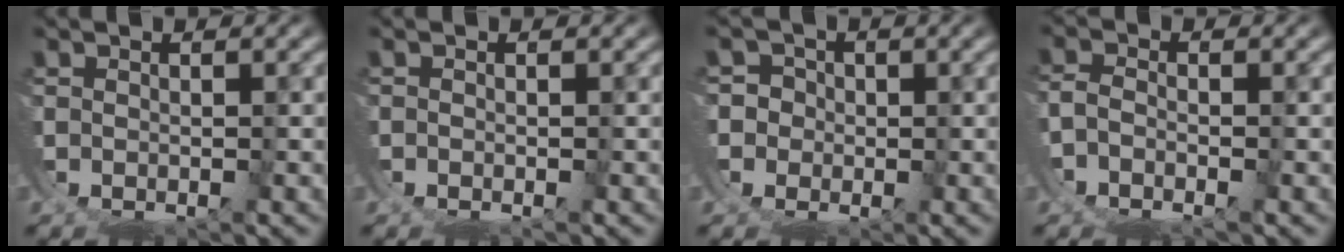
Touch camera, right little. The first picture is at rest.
{"total": 0.7, "force": [-0.3, 0.6, 0.1], "torque": [-0.012, -0.004, -0.009]}
{"total": 7.9, "force": [-0.8, 7.4, 2.6], "torque": [-0.088, -0.027, -0.021]}
{"total": 2.5, "force": [-1.6, 1.7, 1.0], "torque": [-0.026, -0.005, -0.040]}